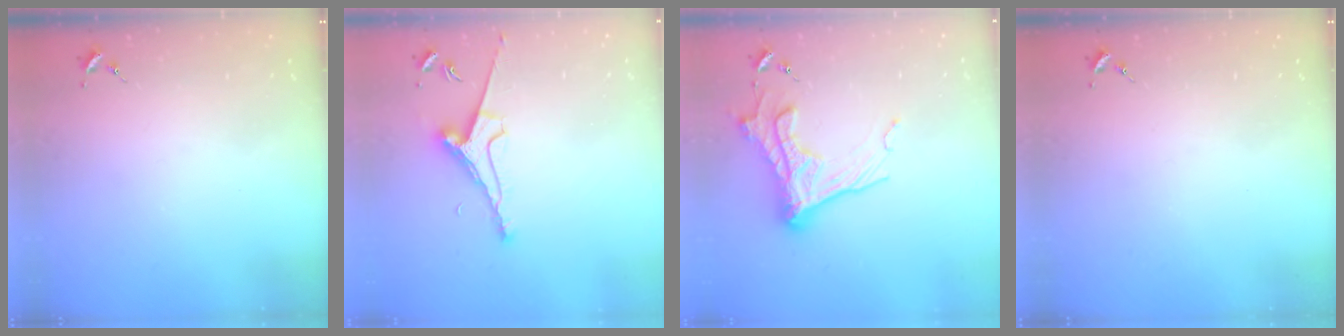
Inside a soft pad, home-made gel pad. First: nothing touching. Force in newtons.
{"total": 8.4, "press": 8.3, "slide": 1.1}
{"total": 17.0, "press": 16.9, "slide": 1.4}
{"total": 0.0}